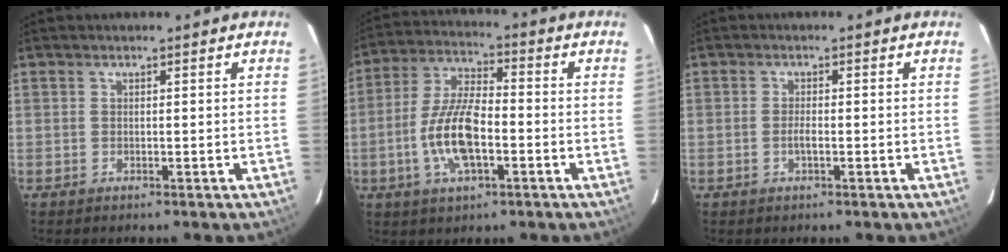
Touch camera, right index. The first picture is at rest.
{"total": 11.9, "force": [-3.5, 4.4, 10.5], "torque": [-0.219, 0.002, -0.067]}
{"total": 1.5, "force": [-0.5, 0.4, 1.3], "torque": [-0.027, -0.002, -0.010]}